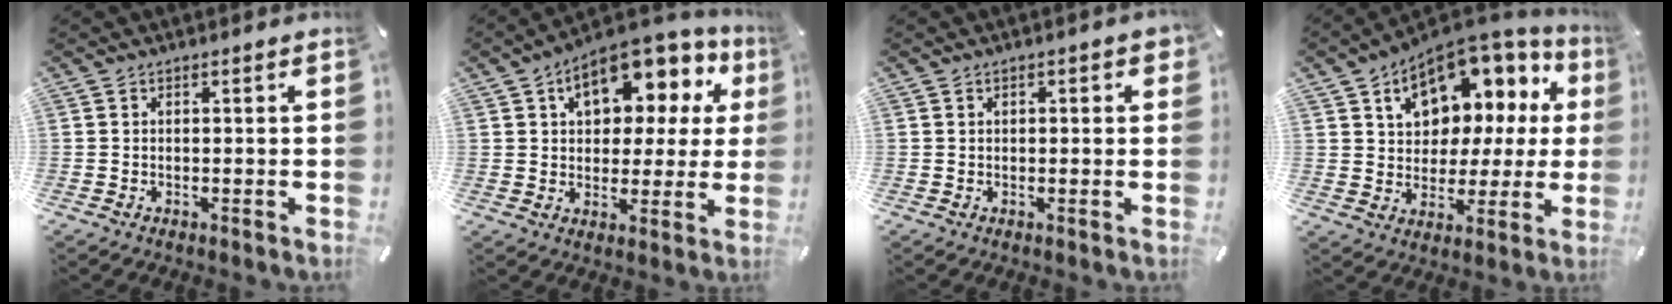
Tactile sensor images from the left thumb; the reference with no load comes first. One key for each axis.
{"total": 13.4, "fx": 6.5, "fy": 8.5, "fz": 8.0, "tx": -0.120, "ty": -0.037, "tz": 0.113}
{"total": 1.4, "fx": 0.4, "fy": 0.7, "fz": 1.1, "tx": -0.013, "ty": 0.002, "tz": 0.004}
{"total": 12.2, "fx": 6.3, "fy": 8.7, "fz": 5.7, "tx": -0.092, "ty": -0.046, "tz": 0.114}